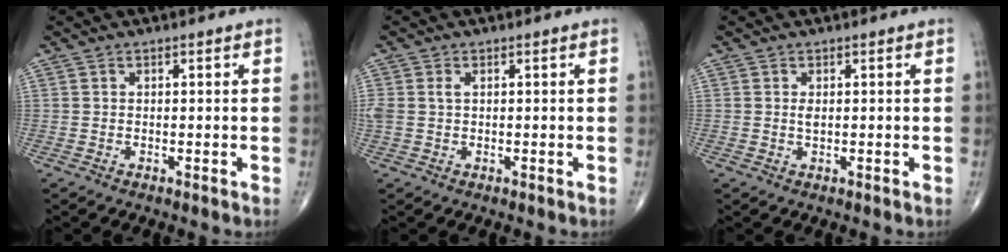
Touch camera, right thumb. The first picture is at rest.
{"total": 2.6, "force": [0.5, 1.6, 2.0], "torque": [-0.064, 0.012, 0.014]}
{"total": 1.1, "force": [0.2, 0.5, 0.9], "torque": [-0.017, -0.002, 0.004]}